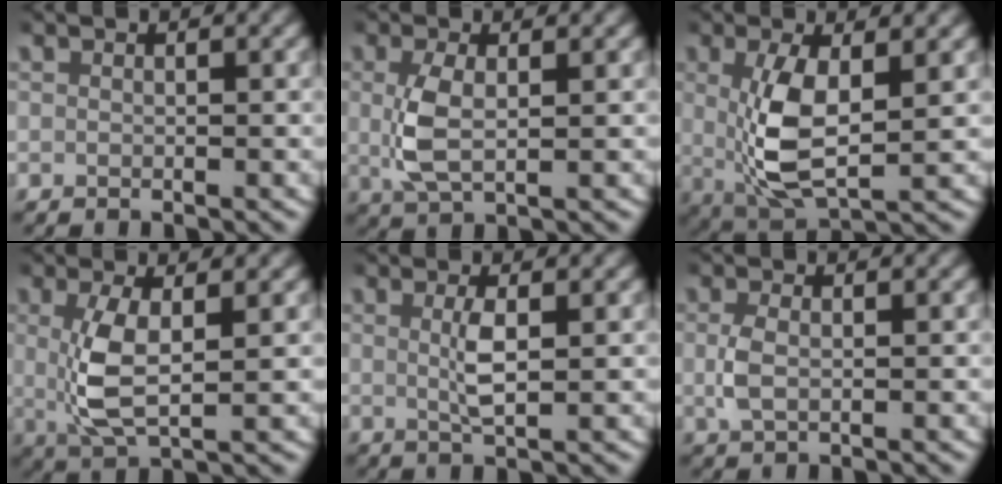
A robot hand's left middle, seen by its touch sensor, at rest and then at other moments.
{"total": 3.7, "force": [0.3, 1.7, 3.3], "torque": [-0.085, -0.007, 0.011]}
{"total": 6.3, "force": [0.6, 2.8, 5.6], "torque": [-0.122, -0.013, 0.019]}
{"total": 4.6, "force": [0.6, 1.6, 4.3], "torque": [-0.096, -0.006, 0.016]}
{"total": 2.3, "force": [0.5, 0.3, 2.2], "torque": [-0.048, -0.007, 0.013]}
{"total": 2.1, "force": [0.1, 1.2, 1.7], "torque": [-0.049, -0.004, 0.006]}